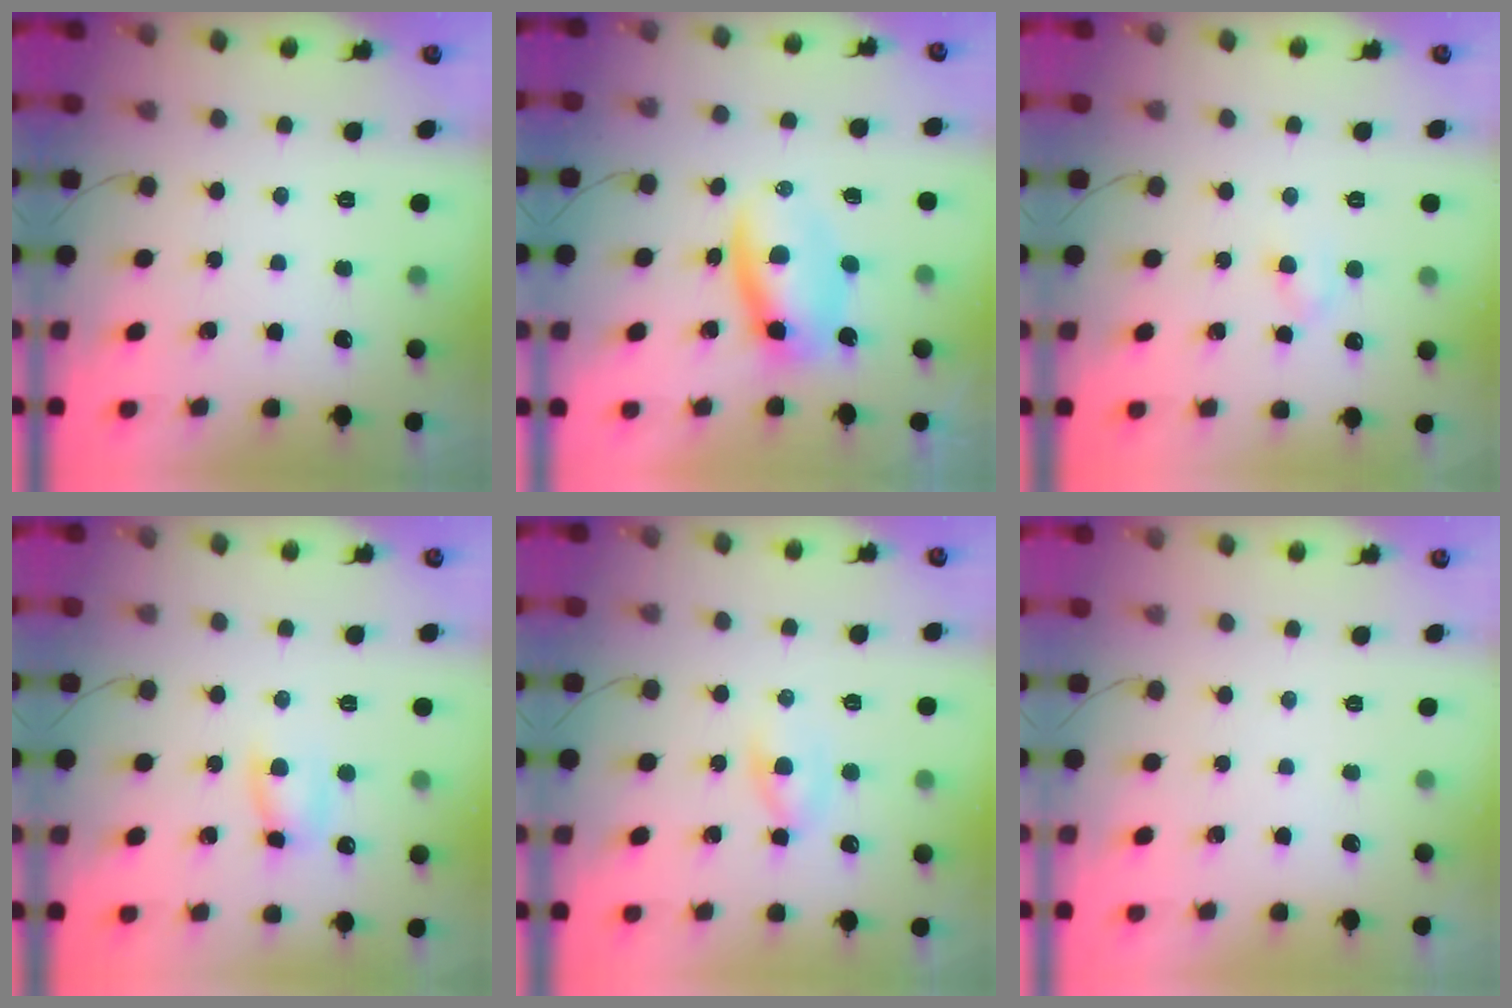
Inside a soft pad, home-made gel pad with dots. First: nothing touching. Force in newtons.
{"total": 7.3, "press": 7.1, "slide": 1.6}
{"total": 2.8, "press": 2.6, "slide": 1.2}
{"total": 5.6, "press": 5.5, "slide": 0.7}
{"total": 3.6, "press": 3.6, "slide": 0.8}
{"total": 0.0}